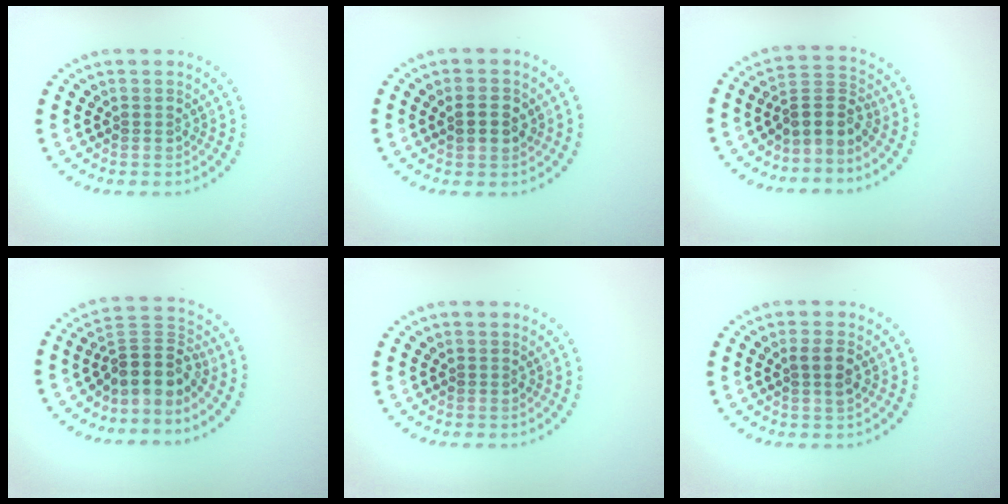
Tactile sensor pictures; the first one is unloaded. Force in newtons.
{"total": 2.5, "press": 2.4, "slide": 0.2}
{"total": 3.0, "press": 2.3, "slide": 1.9}
{"total": 4.1, "press": 3.0, "slide": 2.7}
{"total": 0.0}
{"total": 1.7, "press": 1.6, "slide": 0.5}